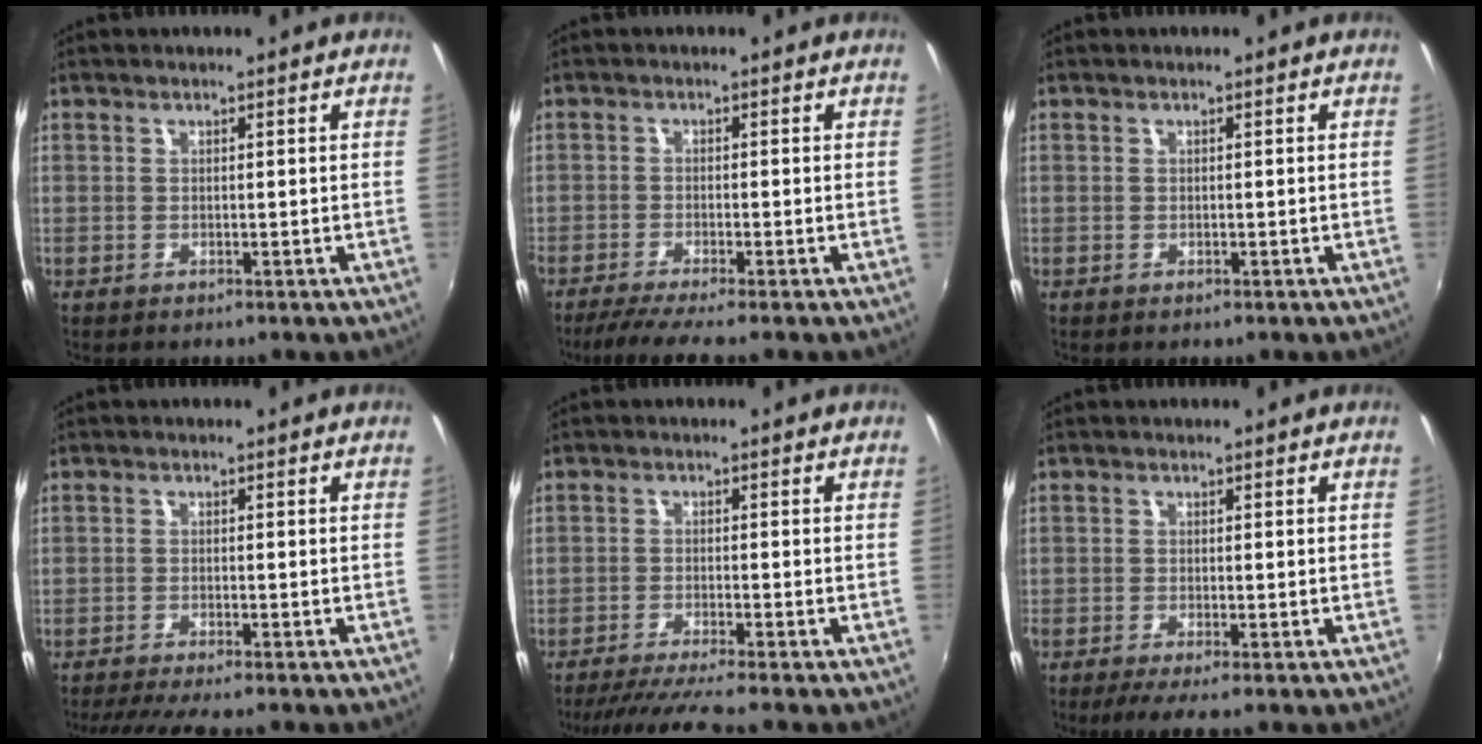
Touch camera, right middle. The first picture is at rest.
{"total": 5.3, "force": [-4.5, -0.7, 2.8], "torque": [-0.072, -0.022, -0.080]}
{"total": 0.0}
{"total": 5.9, "force": [-5.1, -0.4, 2.9], "torque": [-0.067, -0.018, -0.084]}
{"total": 7.8, "force": [-6.8, -1.2, 3.6], "torque": [-0.084, -0.023, -0.112]}
{"total": 3.0, "force": [-2.2, -0.3, 2.0], "torque": [-0.048, -0.015, -0.042]}